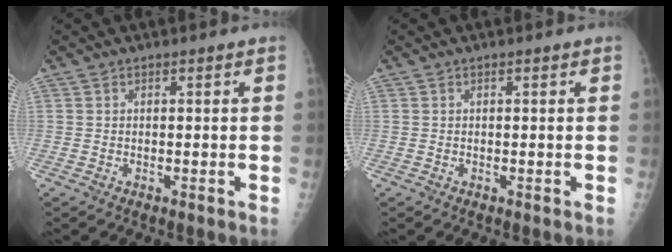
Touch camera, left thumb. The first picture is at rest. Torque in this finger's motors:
{"motor_torque": [0.00, 0.00, 0.00, 0.00, 0.00]}